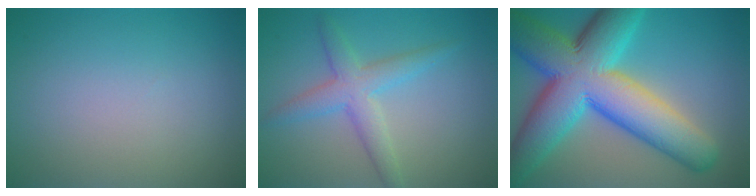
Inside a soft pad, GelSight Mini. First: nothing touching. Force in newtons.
{"total": 3.6, "press": 3.6, "slide": 0.1}
{"total": 14.5, "press": 14.5, "slide": 0.4}